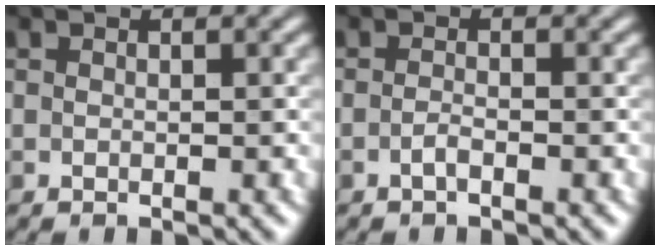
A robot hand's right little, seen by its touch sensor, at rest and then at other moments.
{"total": 1.7, "force": [-1.6, 0.0, 0.7], "torque": [-0.018, 0.000, -0.033]}